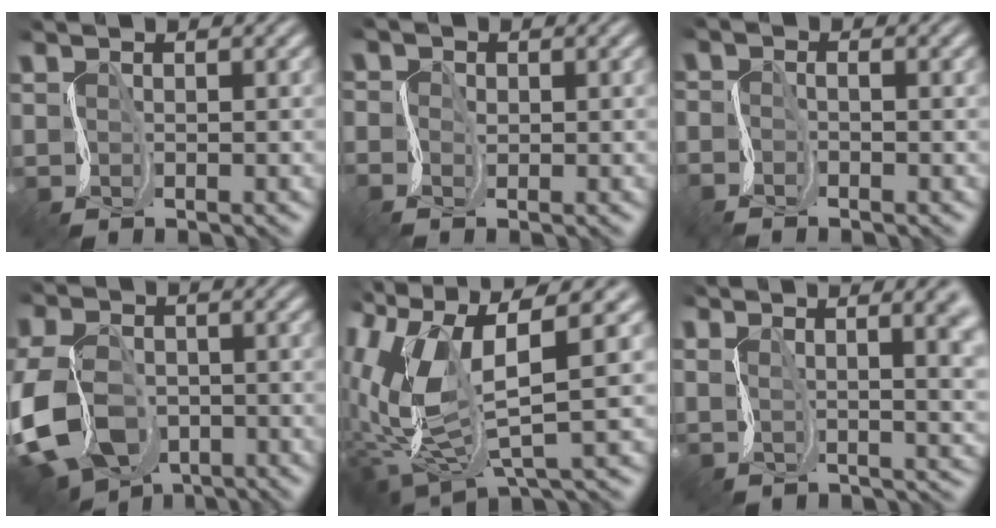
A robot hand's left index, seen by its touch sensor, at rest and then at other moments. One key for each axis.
{"total": 1.2, "fx": -1.1, "fy": 0.5, "fz": 0.1, "tx": -0.008, "ty": -0.002, "tz": -0.022}
{"total": 2.0, "fx": -1.9, "fy": -0.1, "fz": 0.5, "tx": -0.014, "ty": -0.006, "tz": -0.040}
{"total": 10.1, "fx": -5.2, "fy": 6.6, "fz": 5.6, "tx": -0.142, "ty": -0.040, "tz": -0.089}
{"total": 9.6, "fx": 1.8, "fy": 4.4, "fz": 8.3, "tx": -0.193, "ty": -0.016, "tz": 0.043}
{"total": 11.7, "fx": 4.9, "fy": 5.5, "fz": 9.0, "tx": -0.137, "ty": 0.046, "tz": 0.067}